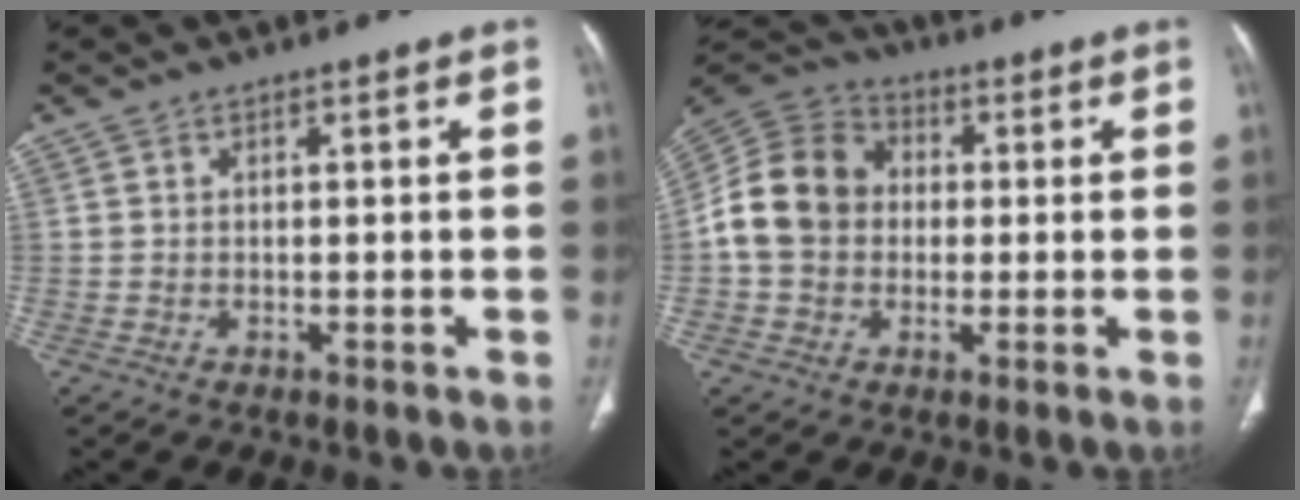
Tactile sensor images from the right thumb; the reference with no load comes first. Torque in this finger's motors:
{"motor_torque": [-0.13, 0.90, 0.56, -0.53, 0.12]}